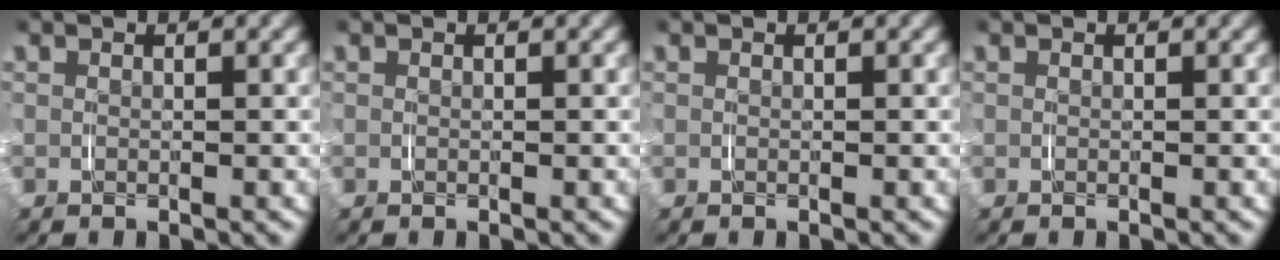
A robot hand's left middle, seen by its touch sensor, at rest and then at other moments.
{"total": 0.0}
{"total": 0.0}
{"total": 0.0}